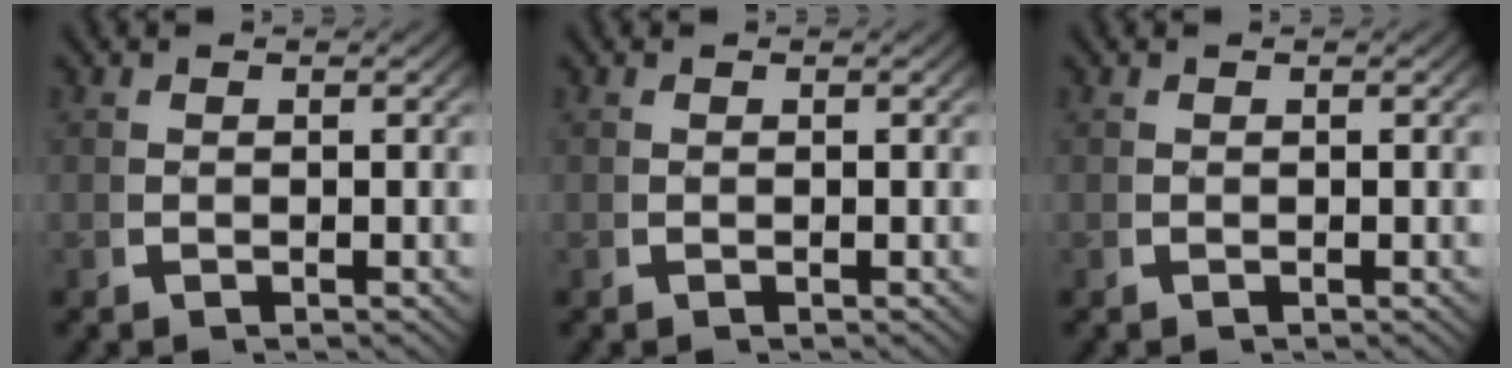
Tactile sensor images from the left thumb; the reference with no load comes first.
{"total": 0.0}
{"total": 0.0}